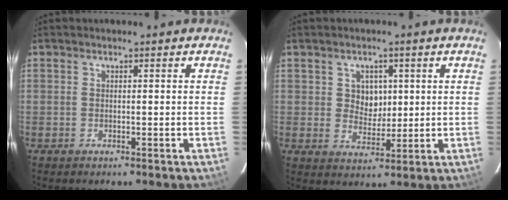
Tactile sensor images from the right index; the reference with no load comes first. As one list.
[{"total": 4.9, "force": [1.2, 4.2, 2.1], "torque": [-0.032, 0.008, 0.026]}]